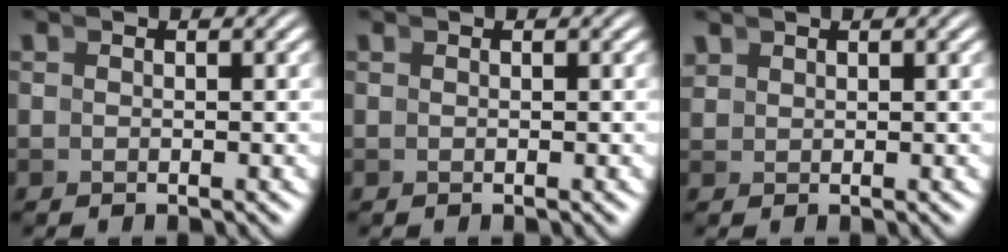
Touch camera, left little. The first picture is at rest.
{"total": 0.0}
{"total": 0.9, "force": [0.9, 0.1, 0.0], "torque": [0.005, 0.005, 0.024]}